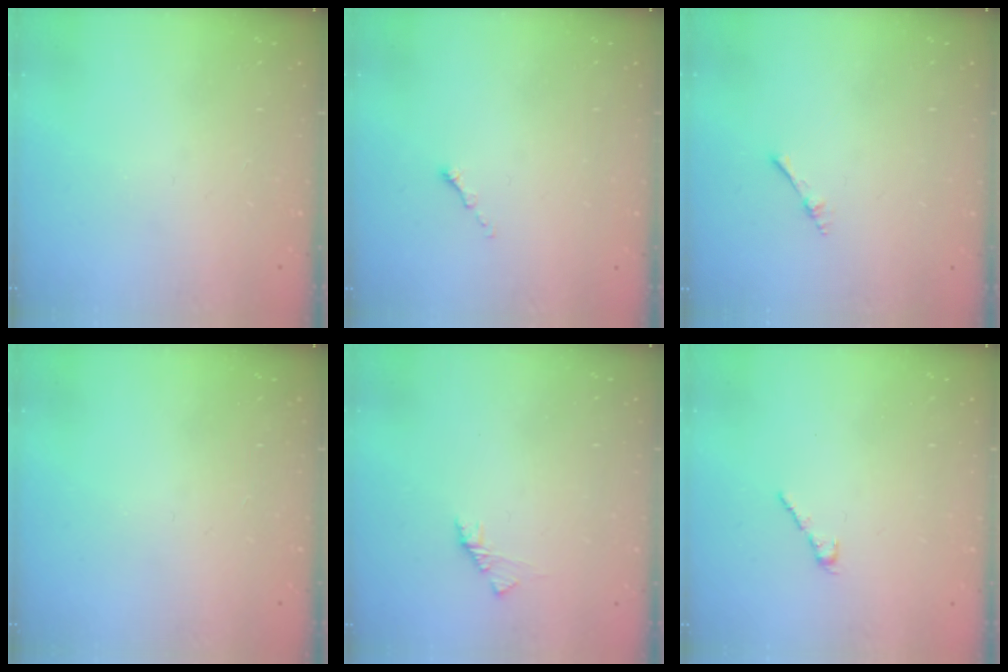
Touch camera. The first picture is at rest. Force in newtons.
{"total": 0.0}
{"total": 2.2, "press": 2.1, "slide": 0.3}
{"total": 0.0}
{"total": 1.7, "press": 1.6, "slide": 0.5}
{"total": 2.5, "press": 2.4, "slide": 0.7}